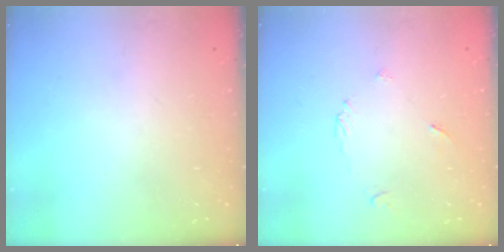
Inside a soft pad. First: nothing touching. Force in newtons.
{"total": 3.6, "press": 3.6, "slide": 0.4}